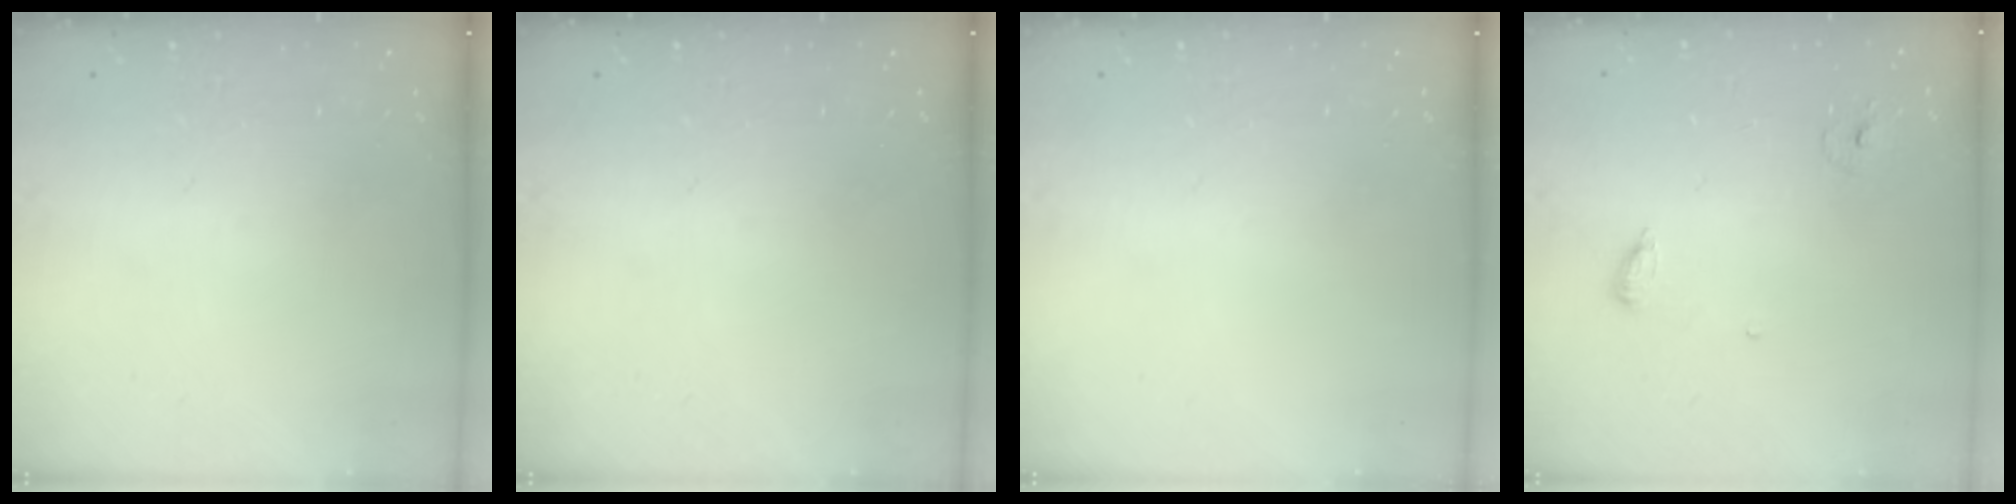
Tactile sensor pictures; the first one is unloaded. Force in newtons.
{"total": 0.0}
{"total": 0.0}
{"total": 6.4, "press": 6.4, "slide": 0.5}